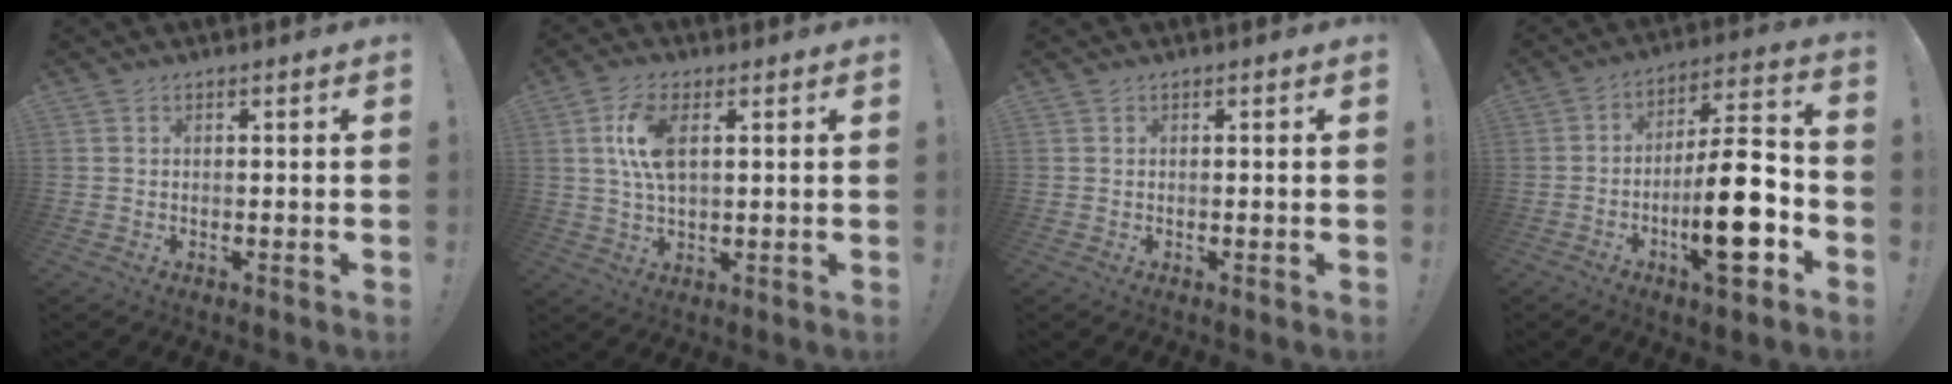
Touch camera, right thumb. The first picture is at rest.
{"total": 9.3, "force": [2.2, 4.5, 7.9], "torque": [-0.163, -0.001, 0.037]}
{"total": 0.0}
{"total": 18.9, "force": [-6.3, 5.9, 16.8], "torque": [-0.268, 0.038, -0.097]}